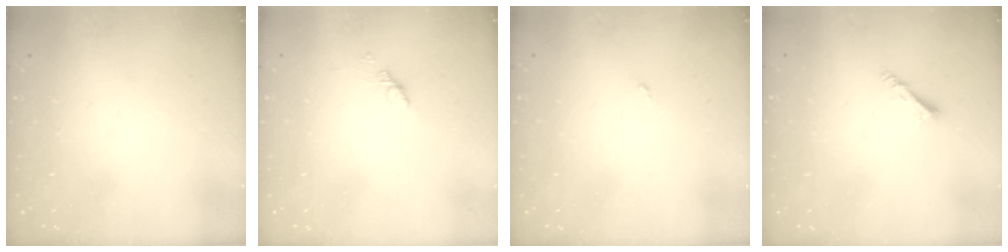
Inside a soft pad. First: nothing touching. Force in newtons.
{"total": 1.1, "press": 1.0, "slide": 0.5}
{"total": 0.0}
{"total": 3.9, "press": 3.9, "slide": 0.5}